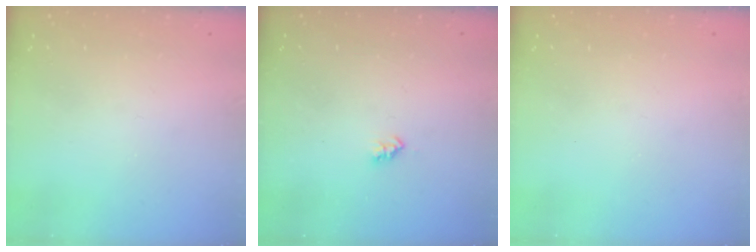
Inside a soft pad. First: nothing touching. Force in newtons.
{"total": 2.6, "press": 2.5, "slide": 0.4}
{"total": 0.0}